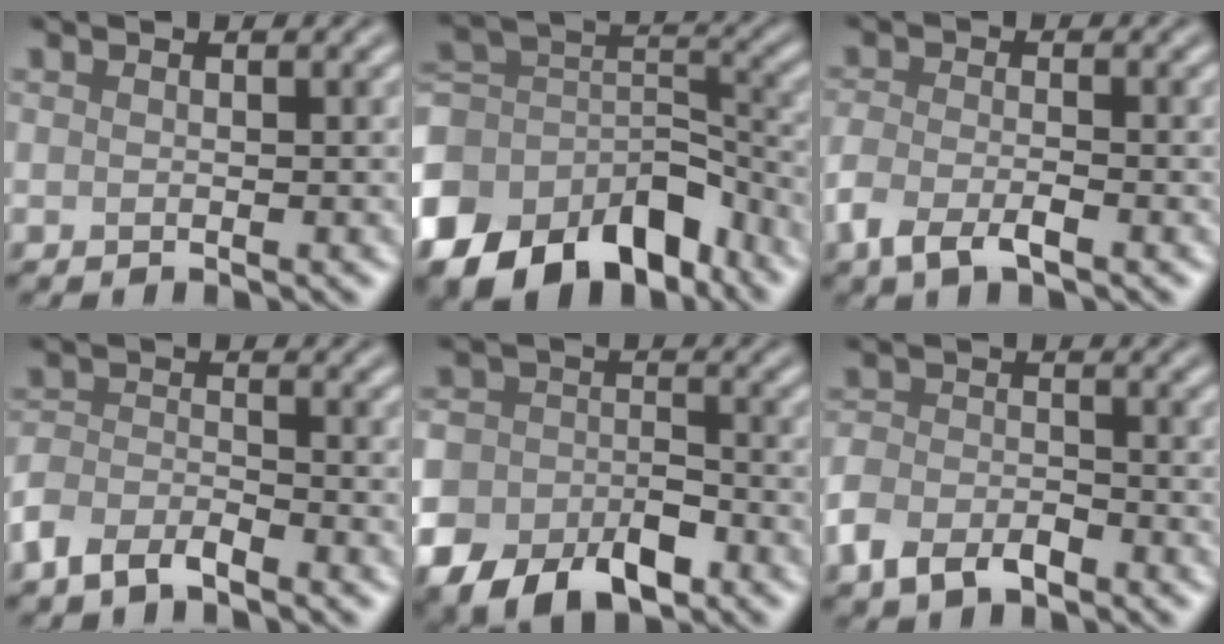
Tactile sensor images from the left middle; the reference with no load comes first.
{"total": 14.1, "force": [-9.1, 8.6, 6.6], "torque": [-0.159, -0.018, -0.143]}
{"total": 3.4, "force": [-2.0, 1.3, 2.4], "torque": [-0.053, -0.004, -0.045]}
{"total": 3.2, "force": [-2.5, 1.2, 1.6], "torque": [-0.033, 0.002, -0.060]}
{"total": 8.8, "force": [-5.0, 5.7, 4.6], "torque": [-0.075, -0.021, -0.084]}
{"total": 3.9, "force": [-2.5, 2.2, 2.0], "torque": [-0.038, -0.004, -0.058]}